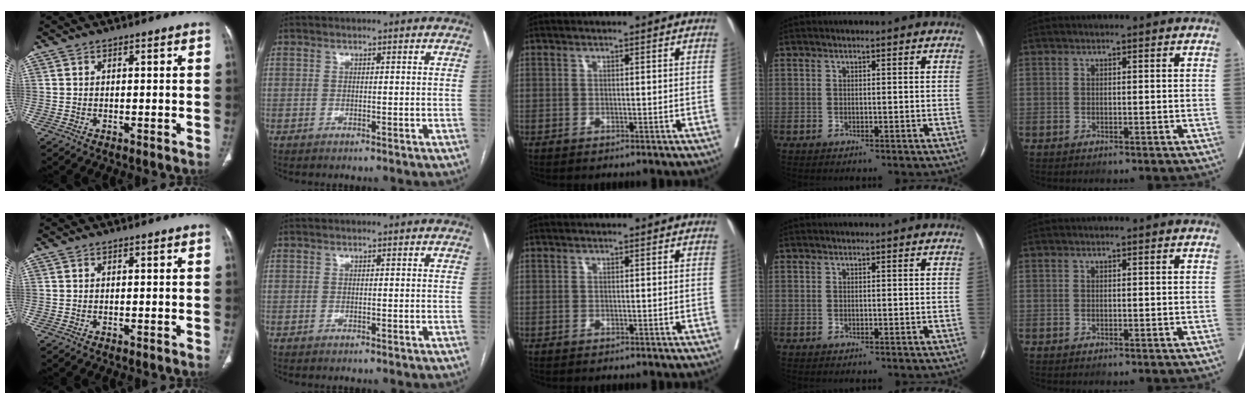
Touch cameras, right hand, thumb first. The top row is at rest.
{}